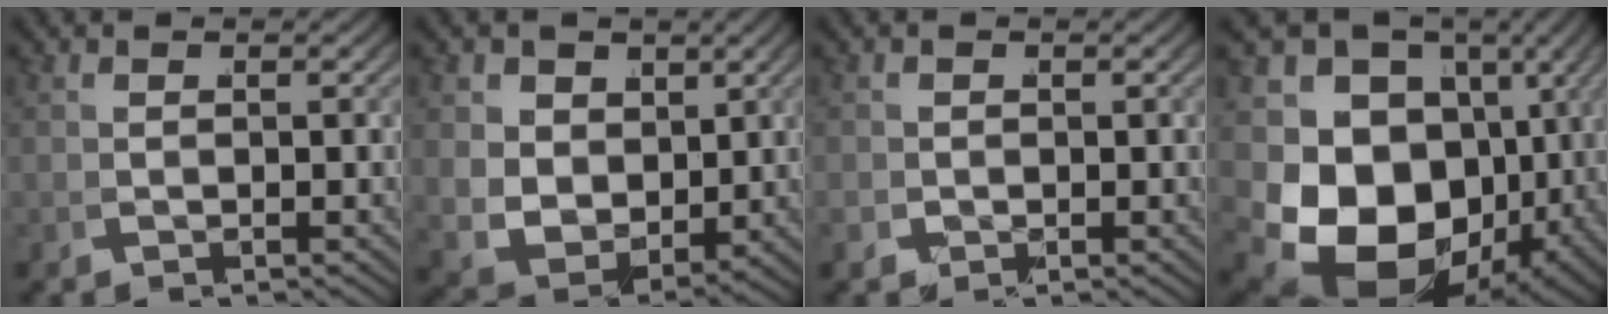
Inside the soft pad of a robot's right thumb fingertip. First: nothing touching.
{"total": 8.5, "force": [1.3, 6.7, 5.2], "torque": [-0.140, -0.060, 0.044]}
{"total": 1.3, "force": [-0.2, 1.3, 0.1], "torque": [-0.010, -0.002, -0.004]}
{"total": 20.1, "force": [-1.0, 15.1, 13.2], "torque": [-0.265, -0.074, 0.008]}